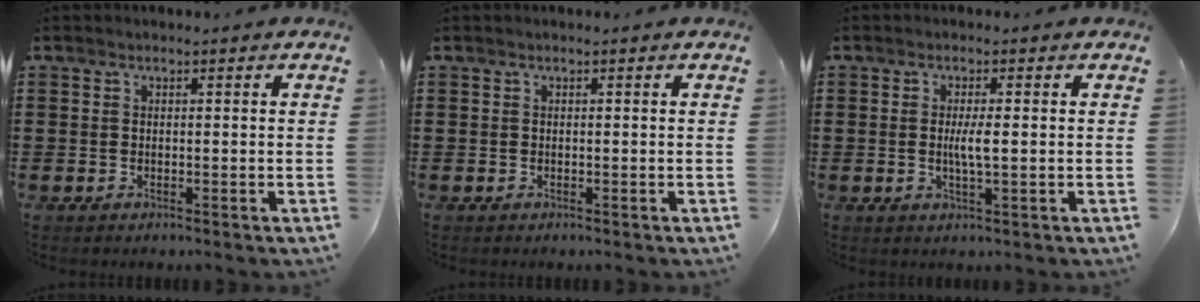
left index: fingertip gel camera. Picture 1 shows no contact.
{"total": 0.0}
{"total": 3.1, "force": [0.0, 0.3, 3.1], "torque": [-0.058, -0.004, -0.001]}